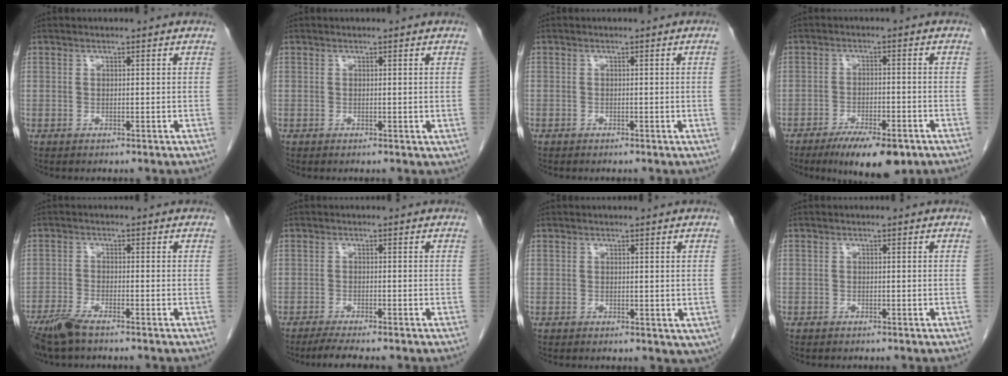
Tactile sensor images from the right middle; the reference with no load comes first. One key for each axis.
{"total": 0.8, "fx": 0.0, "fy": 0.5, "fz": 0.6, "tx": -0.010, "ty": -0.002, "tz": 0.003}
{"total": 0.9, "fx": -0.2, "fy": -0.4, "fz": 0.8, "tx": 0.000, "ty": 0.003, "tz": -0.004}
{"total": 9.2, "fx": -6.3, "fy": 2.5, "fz": 6.2, "tx": -0.094, "ty": -0.012, "tz": -0.095}
{"total": 6.1, "fx": -4.9, "fy": 0.9, "fz": 3.5, "tx": -0.069, "ty": -0.015, "tz": -0.089}
{"total": 6.0, "fx": -5.0, "fy": 0.5, "fz": 3.2, "tx": -0.047, "ty": -0.014, "tz": -0.077}
{"total": 2.9, "fx": -0.2, "fy": 1.8, "fz": 2.3, "tx": -0.023, "ty": -0.005, "tz": 0.004}
{"total": 1.1, "fx": -0.8, "fy": 0.7, "fz": 0.0, "tx": -0.001, "ty": 0.004, "tz": -0.012}